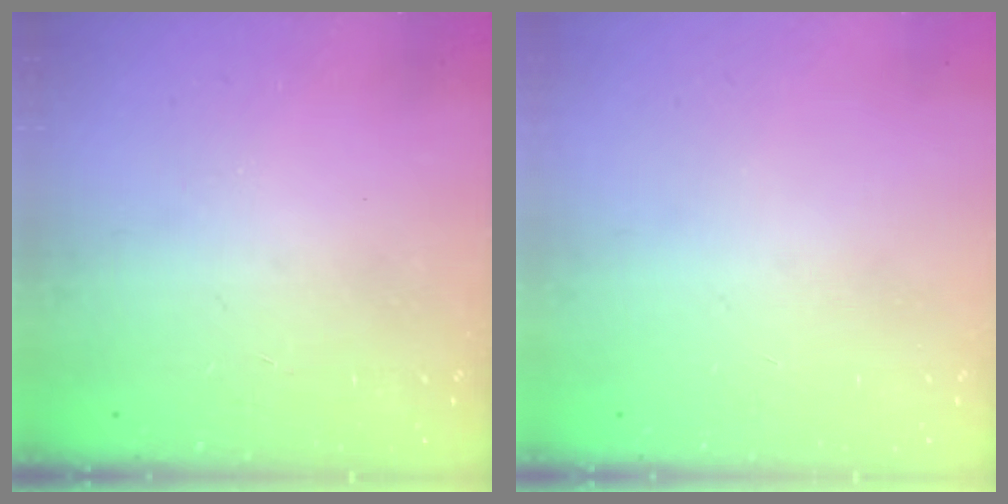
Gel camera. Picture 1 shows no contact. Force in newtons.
{"total": 0.0}